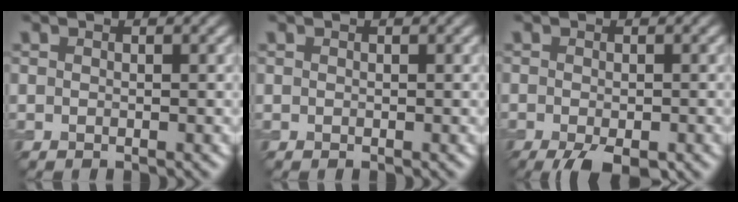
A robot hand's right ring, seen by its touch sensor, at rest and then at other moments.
{"total": 0.0}
{"total": 4.8, "force": [-2.8, 1.6, 3.5], "torque": [-0.053, -0.009, -0.040]}